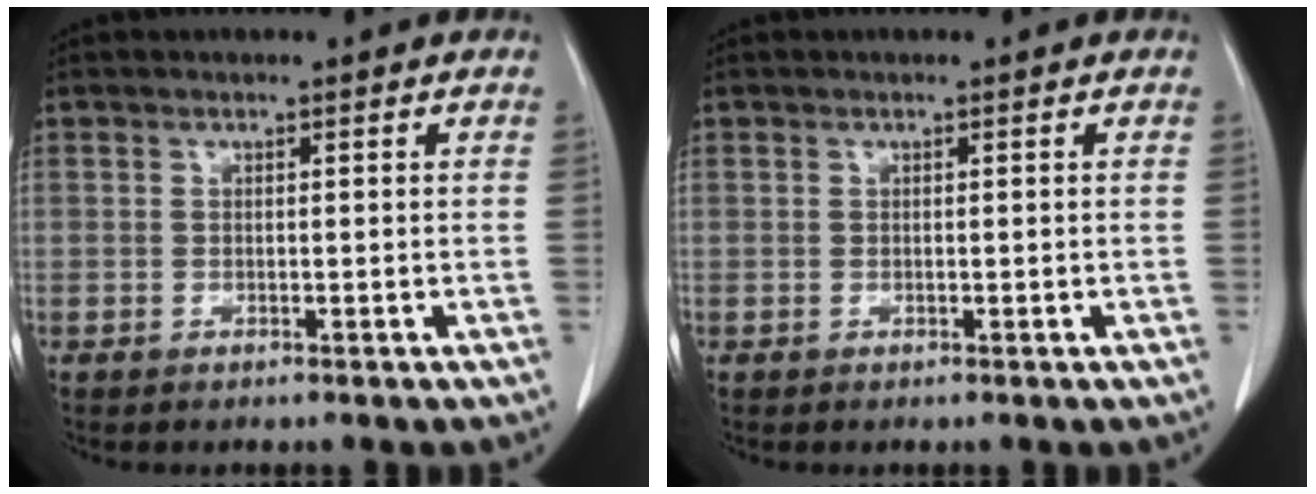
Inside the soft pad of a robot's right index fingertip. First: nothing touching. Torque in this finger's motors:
{"motor_torque": [0.00, 0.00, 0.00, 0.00]}